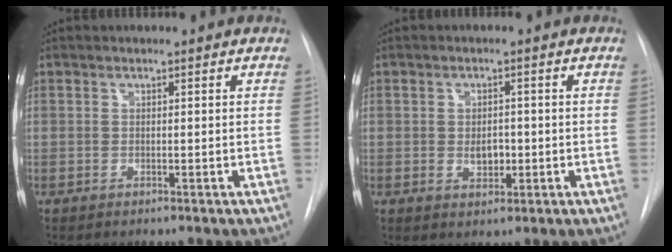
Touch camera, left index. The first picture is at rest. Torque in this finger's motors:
{"motor_torque": [0.10, 0.04, 0.04, 0.02]}